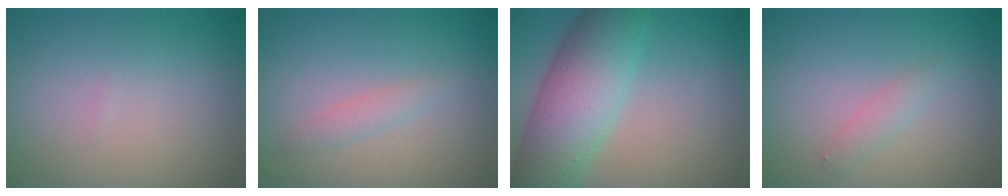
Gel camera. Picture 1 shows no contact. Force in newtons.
{"total": 1.2, "press": 1.2, "slide": 0.1}
{"total": 8.6, "press": 8.6, "slide": 0.3}
{"total": 1.3, "press": 1.3, "slide": 0.0}